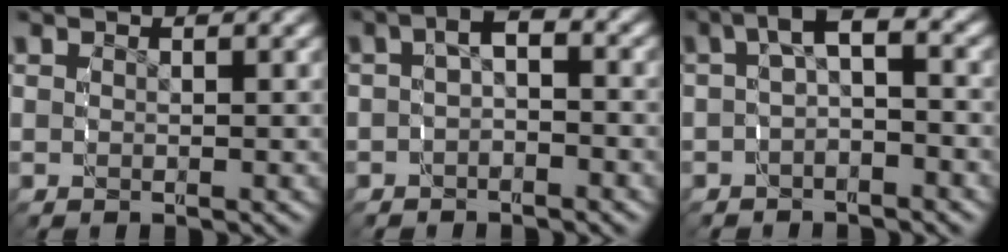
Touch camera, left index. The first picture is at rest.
{"total": 2.8, "force": [-0.3, 2.0, 2.0], "torque": [-0.031, 0.007, -0.013]}
{"total": 3.7, "force": [0.1, 2.0, 3.1], "torque": [-0.045, 0.010, -0.008]}